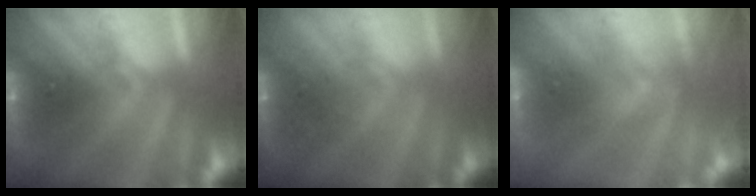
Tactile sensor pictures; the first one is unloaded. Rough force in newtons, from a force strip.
{"total": 2.7}
{"total": 3.3}